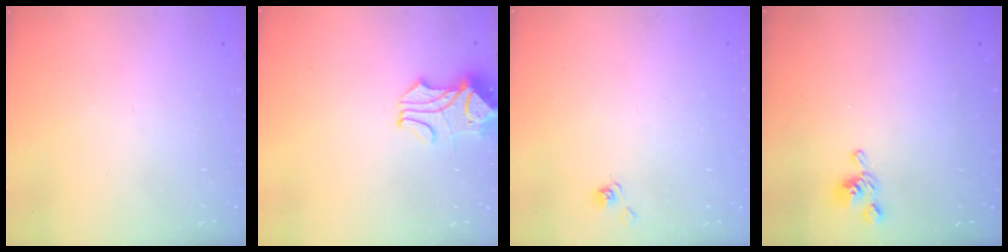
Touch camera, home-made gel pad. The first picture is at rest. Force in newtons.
{"total": 2.1, "press": 1.8, "slide": 1.2}
{"total": 4.1, "press": 4.1, "slide": 0.2}
{"total": 5.5, "press": 5.5, "slide": 0.1}